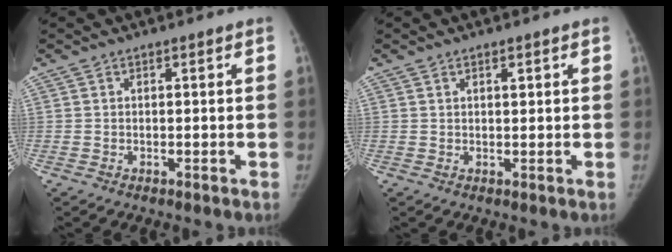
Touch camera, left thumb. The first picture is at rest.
{"total": 1.2, "force": [0.7, 0.5, 0.9], "torque": [-0.008, -0.002, 0.010]}